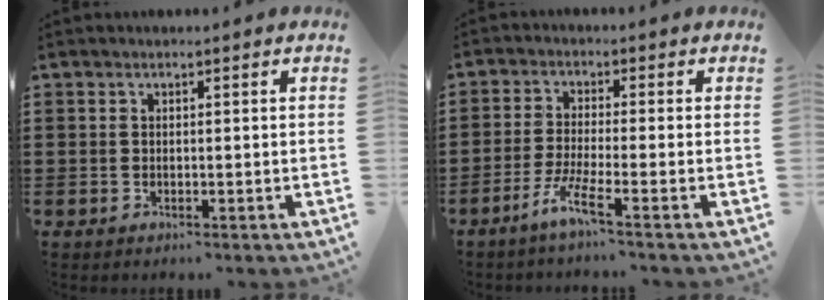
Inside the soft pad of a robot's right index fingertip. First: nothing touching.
{"total": 4.9, "force": [-3.2, -0.2, 3.7], "torque": [-0.091, -0.016, -0.067]}